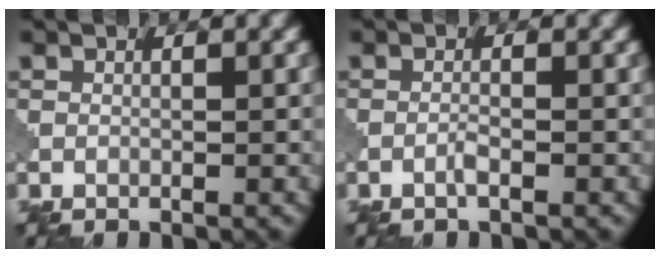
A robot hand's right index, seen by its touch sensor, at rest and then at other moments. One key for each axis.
{"total": 0.9, "fx": -0.5, "fy": 0.1, "fz": 0.7, "tx": -0.015, "ty": 0.003, "tz": -0.013}